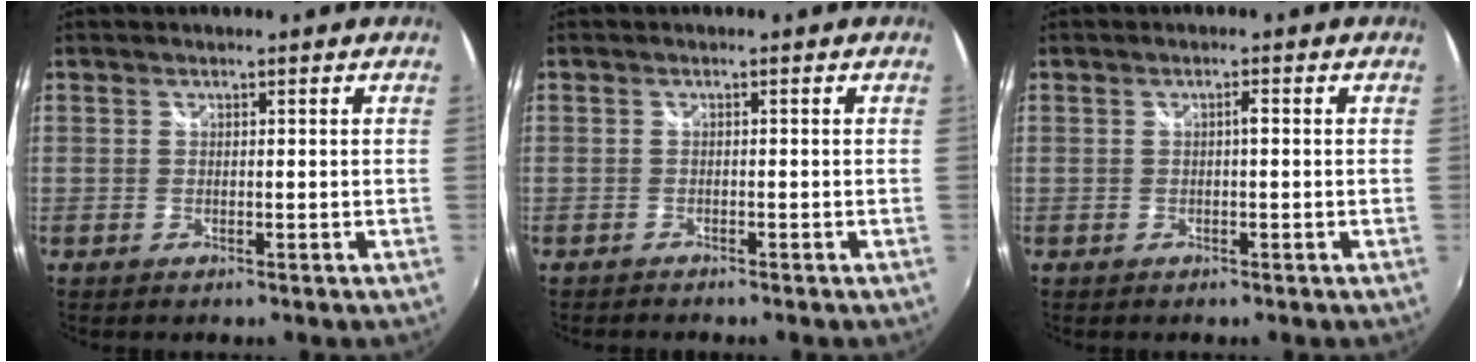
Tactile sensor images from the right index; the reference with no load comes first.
{"total": 1.2, "force": [-1.2, 0.2, 0.1], "torque": [-0.010, -0.005, -0.021]}
{"total": 1.0, "force": [-0.1, 0.2, 0.9], "torque": [-0.015, 0.006, -0.003]}